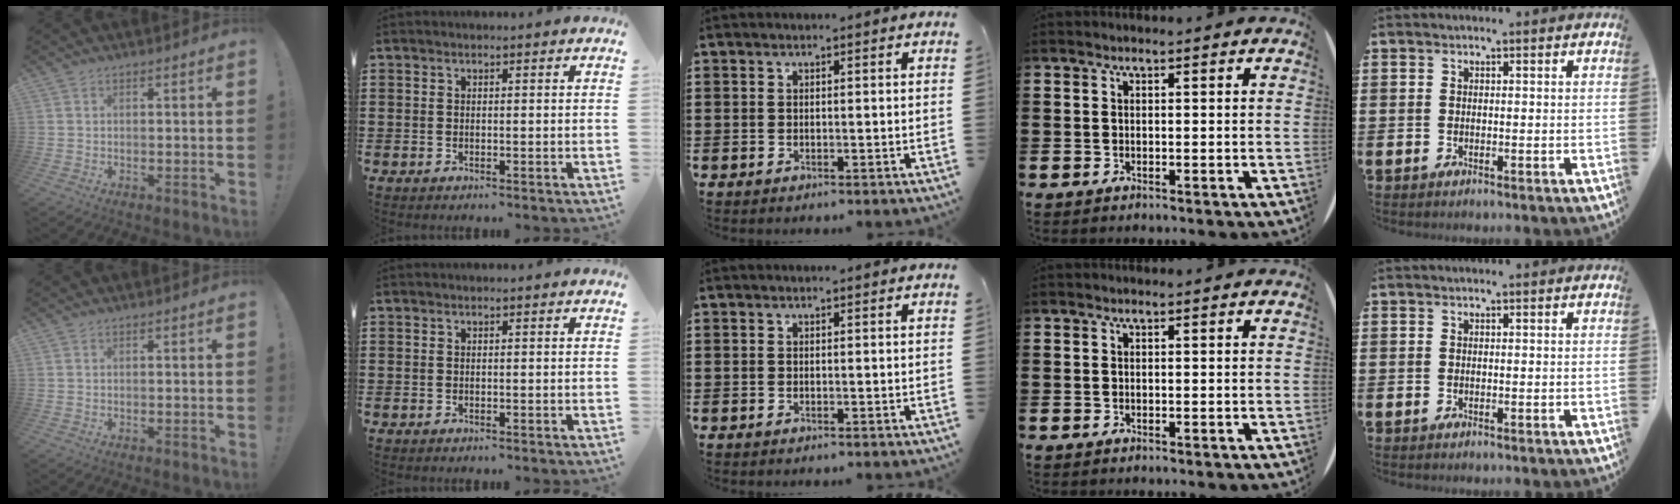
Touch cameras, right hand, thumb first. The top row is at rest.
{}